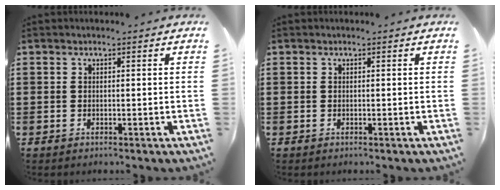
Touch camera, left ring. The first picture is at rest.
{"total": 0.0}